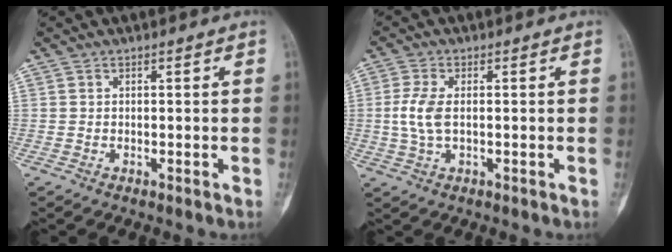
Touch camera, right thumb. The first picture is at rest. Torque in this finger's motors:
{"motor_torque": [1.23, 0.46, 0.54, -0.41, 0.10]}